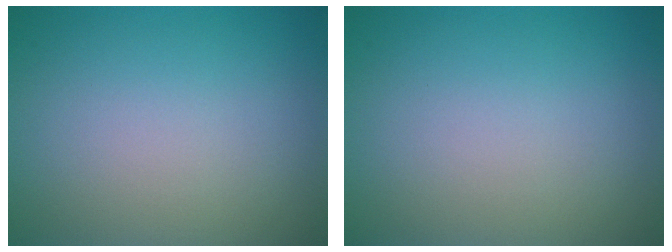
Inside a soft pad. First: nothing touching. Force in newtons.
{"total": 0.0}